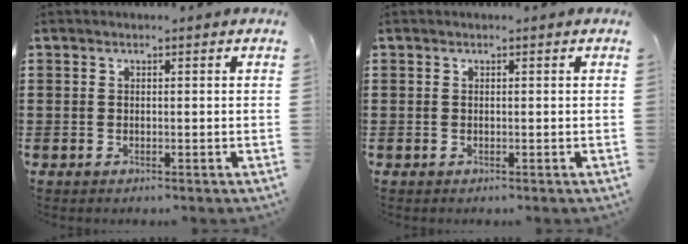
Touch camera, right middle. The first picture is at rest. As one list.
[{"total": 0.0}]